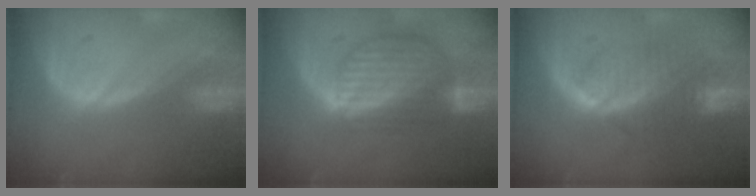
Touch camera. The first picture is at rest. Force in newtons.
{"total": 8.8, "press": 7.8, "slide": 4.2}
{"total": 8.4, "press": 7.2, "slide": 4.3}